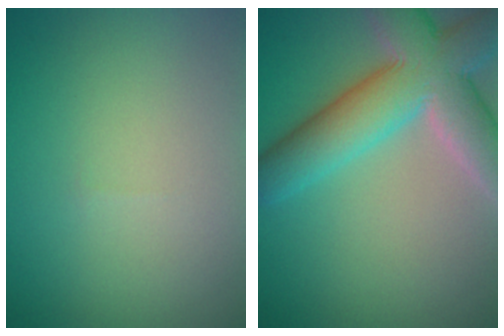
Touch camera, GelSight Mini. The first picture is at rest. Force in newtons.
{"total": 9.2, "press": 9.2, "slide": 0.7}